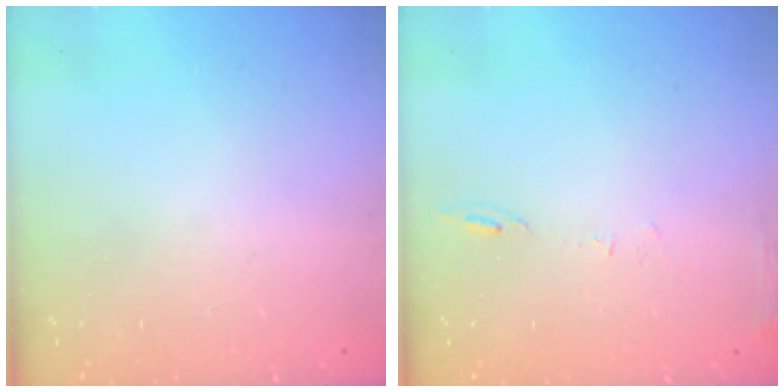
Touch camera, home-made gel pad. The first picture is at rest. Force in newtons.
{"total": 6.0, "press": 6.0, "slide": 0.6}